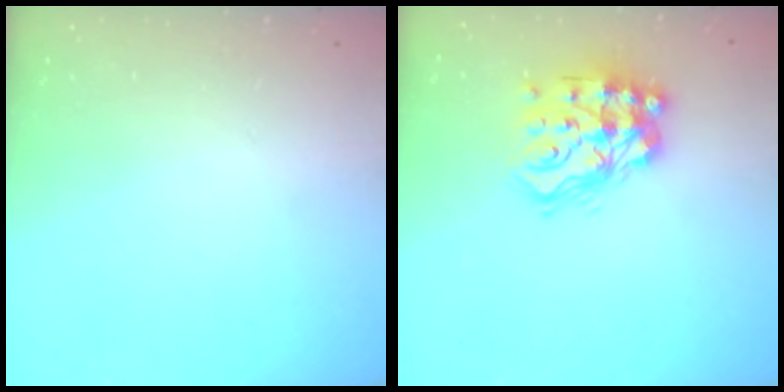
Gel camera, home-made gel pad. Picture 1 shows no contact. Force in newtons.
{"total": 16.0, "press": 15.9, "slide": 1.8}